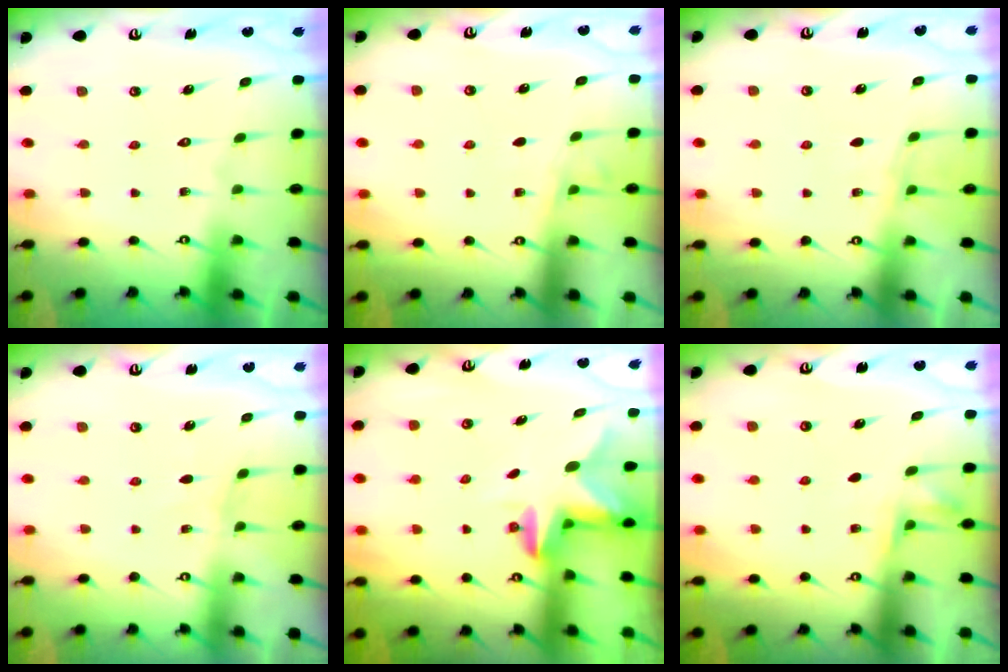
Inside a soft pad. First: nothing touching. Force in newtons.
{"total": 2.6, "press": 2.5, "slide": 0.4}
{"total": 4.2, "press": 4.2, "slide": 0.6}
{"total": 2.7, "press": 2.7, "slide": 0.3}
{"total": 2.4, "press": 2.4, "slide": 0.4}
{"total": 4.3, "press": 4.1, "slide": 1.3}